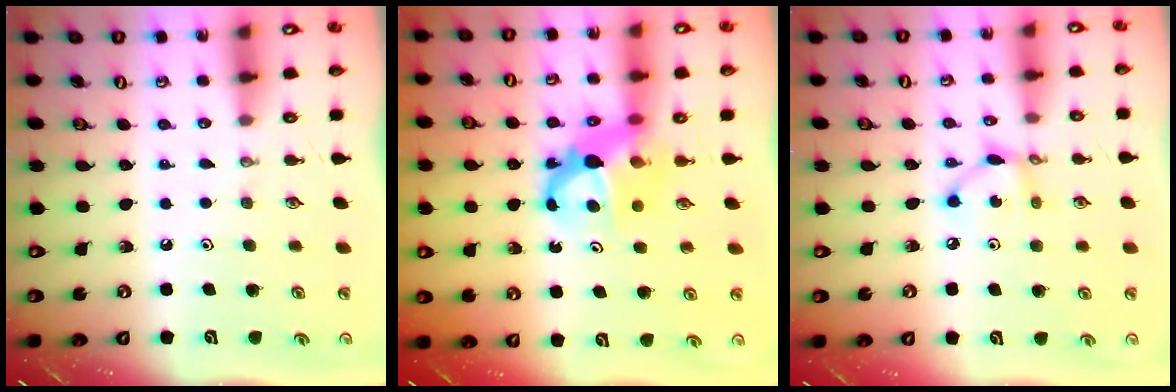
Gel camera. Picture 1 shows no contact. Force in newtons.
{"total": 6.8, "press": 6.7, "slide": 0.4}
{"total": 6.5, "press": 6.5, "slide": 0.2}